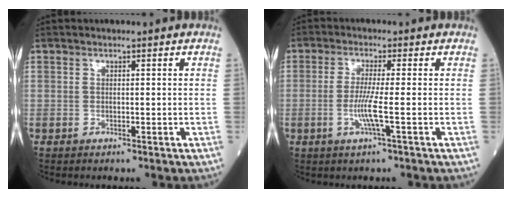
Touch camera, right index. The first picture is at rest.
{"total": 4.4, "force": [-1.2, -0.4, 4.2], "torque": [-0.086, -0.009, -0.027]}